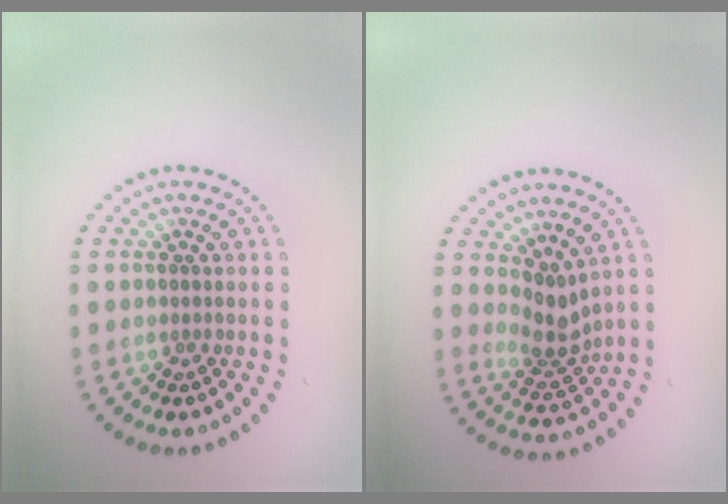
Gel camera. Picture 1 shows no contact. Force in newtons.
{"total": 2.9, "press": 2.2, "slide": 1.8}